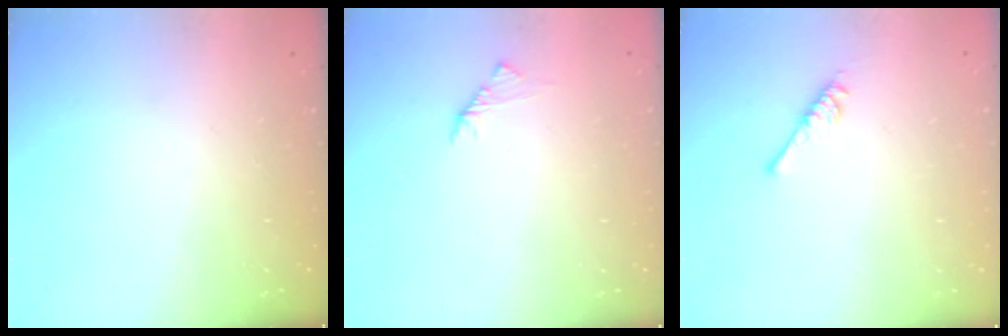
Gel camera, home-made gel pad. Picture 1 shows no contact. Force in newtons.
{"total": 1.7, "press": 1.6, "slide": 0.5}
{"total": 5.0, "press": 4.9, "slide": 0.8}